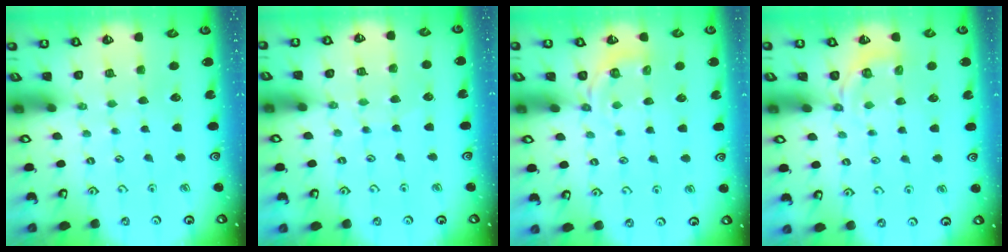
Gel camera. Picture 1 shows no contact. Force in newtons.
{"total": 5.5, "press": 5.5, "slide": 0.4}
{"total": 2.8, "press": 2.1, "slide": 1.8}
{"total": 2.8, "press": 2.1, "slide": 1.8}